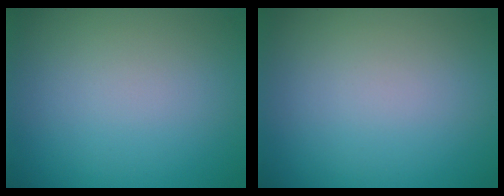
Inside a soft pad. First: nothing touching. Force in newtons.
{"total": 0.0}